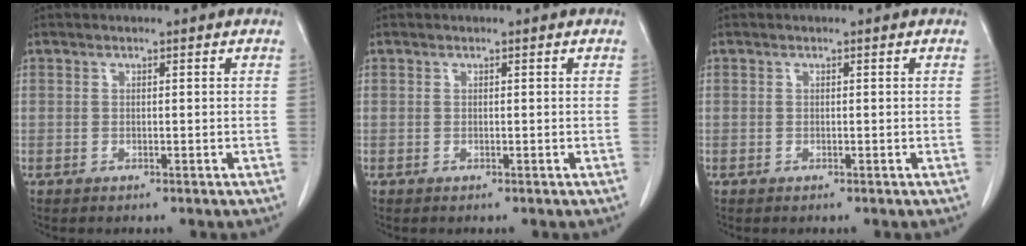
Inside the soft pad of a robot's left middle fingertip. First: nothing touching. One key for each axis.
{"total": 0.0}
{"total": 0.0}